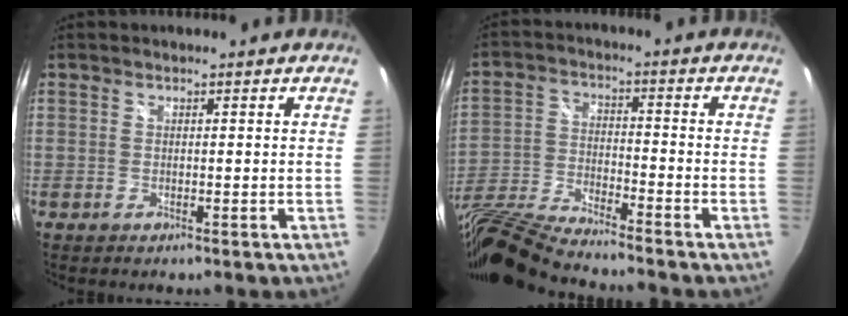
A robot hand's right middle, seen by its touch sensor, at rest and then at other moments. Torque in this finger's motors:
{"motor_torque": [0.70, -0.73, 0.37, 0.04]}